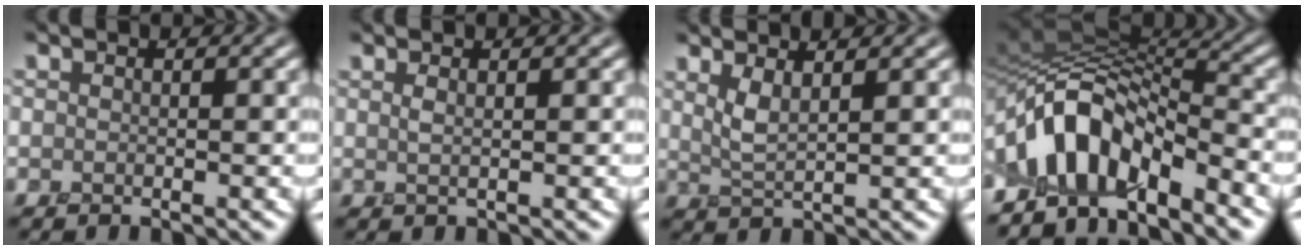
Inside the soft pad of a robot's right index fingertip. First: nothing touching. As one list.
[{"total": 0.8, "force": [0.6, -0.4, 0.3], "torque": [-0.015, 0.000, 0.018]}, {"total": 2.0, "force": [1.6, -0.1, 1.2], "torque": [-0.032, -0.005, 0.037]}, {"total": 8.8, "force": [-4.2, 3.9, 6.8], "torque": [-0.116, 0.014, -0.084]}]